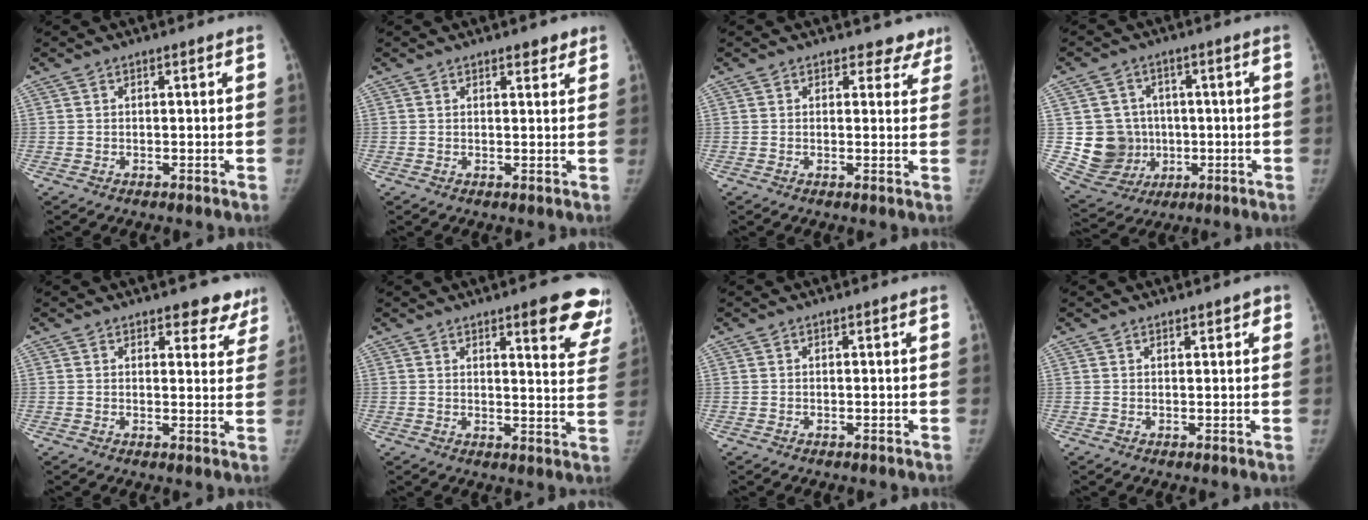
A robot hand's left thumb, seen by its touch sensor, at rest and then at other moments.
{"total": 2.5, "force": [1.8, 1.0, 1.3], "torque": [-0.005, -0.010, 0.022]}
{"total": 4.0, "force": [3.1, 2.5, 0.2], "torque": [0.030, -0.017, 0.021]}
{"total": 11.0, "force": [-0.2, 10.5, 3.3], "torque": [-0.030, 0.005, 0.016]}
{"total": 6.0, "force": [4.8, 2.9, 2.0], "torque": [0.017, -0.028, 0.048]}
{"total": 13.2, "force": [8.7, 3.3, 9.3], "torque": [-0.070, -0.046, 0.092]}
{"total": 0.0}
{"total": 2.1, "force": [1.3, 1.0, 1.2], "torque": [-0.001, -0.004, 0.016]}